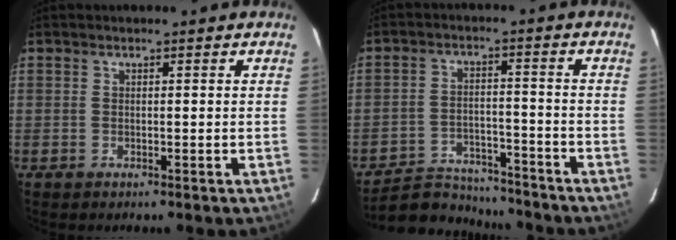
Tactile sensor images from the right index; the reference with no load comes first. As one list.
[{"total": 13.4, "force": [-12.2, 4.5, 3.1], "torque": [-0.087, 0.011, -0.180]}]